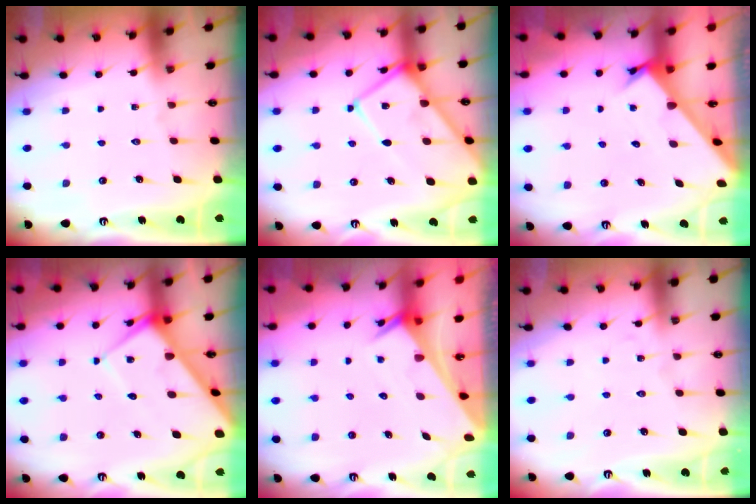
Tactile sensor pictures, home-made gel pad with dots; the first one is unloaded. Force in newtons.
{"total": 13.6, "press": 13.5, "slide": 1.4}
{"total": 2.4, "press": 2.4, "slide": 0.0}
{"total": 9.4, "press": 9.3, "slide": 1.0}
{"total": 2.7, "press": 2.7, "slide": 0.1}
{"total": 3.4, "press": 3.3, "slide": 0.4}